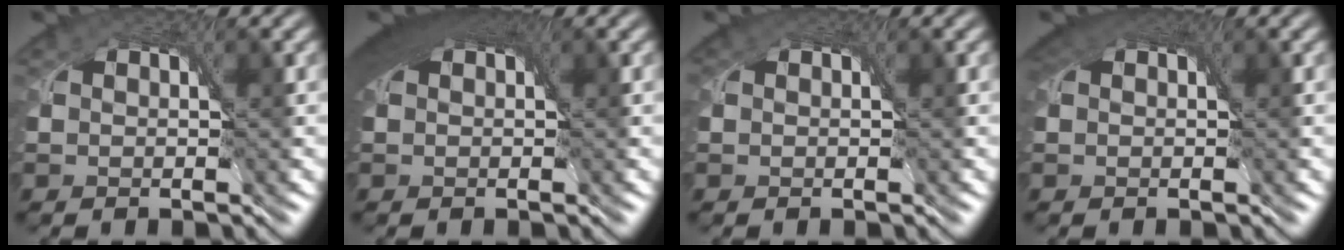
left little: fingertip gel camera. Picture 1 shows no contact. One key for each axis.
{"total": 6.0, "fx": 2.8, "fy": 2.8, "fz": 4.5, "tx": -0.075, "ty": 0.014, "tz": 0.032}
{"total": 1.3, "fx": 0.6, "fy": 0.9, "fz": 0.7, "tx": -0.014, "ty": 0.003, "tz": 0.007}
{"total": 3.8, "fx": 2.0, "fy": 2.1, "fz": 2.5, "tx": -0.043, "ty": 0.010, "tz": 0.023}